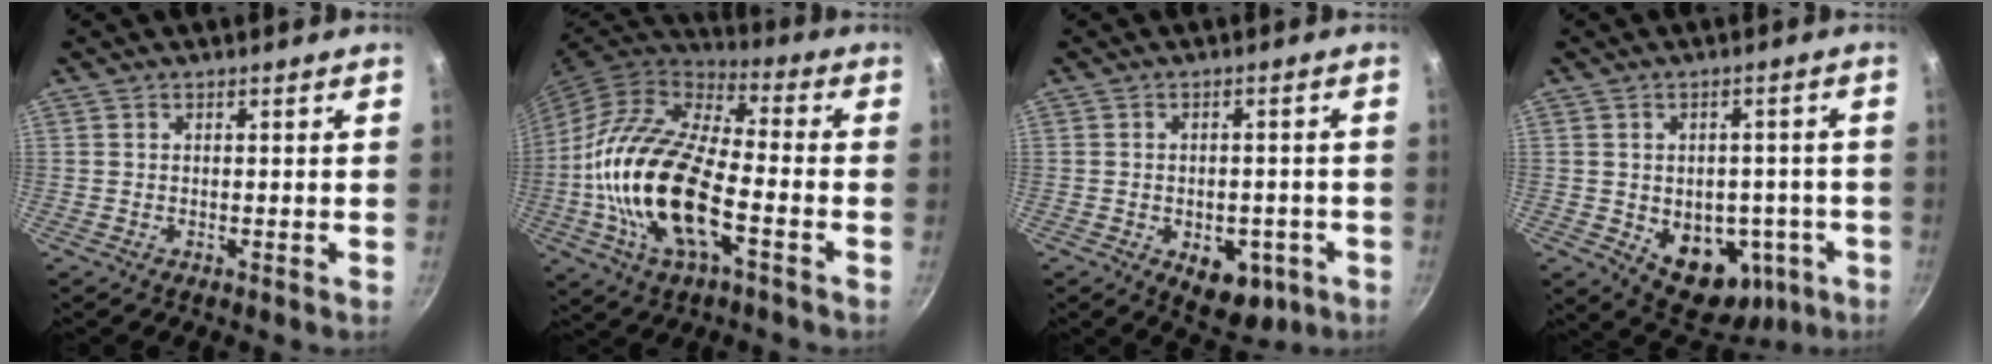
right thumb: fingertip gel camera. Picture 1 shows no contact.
{"total": 22.4, "force": [-5.1, 10.1, 19.3], "torque": [-0.368, 0.025, -0.108]}
{"total": 9.6, "force": [-3.5, 6.1, 6.5], "torque": [-0.048, 0.008, -0.035]}
{"total": 14.1, "force": [-3.8, 10.2, 8.9], "torque": [-0.076, 0.012, -0.028]}